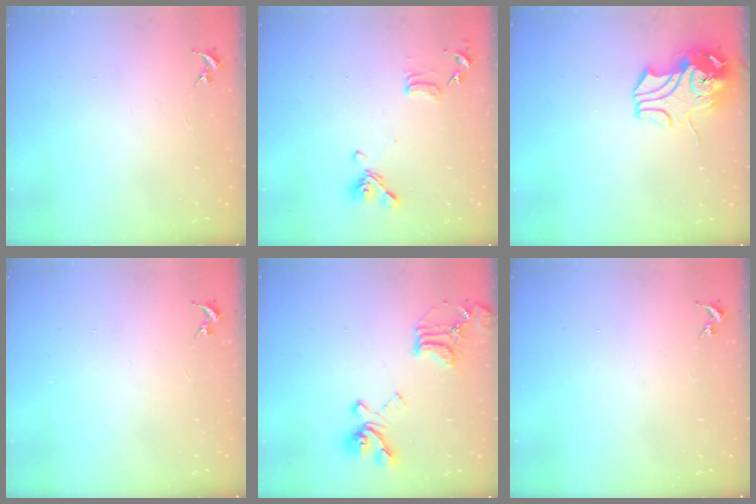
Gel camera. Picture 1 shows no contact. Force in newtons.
{"total": 12.9, "press": 12.8, "slide": 1.9}
{"total": 12.4, "press": 12.3, "slide": 2.0}
{"total": 0.0}
{"total": 18.0, "press": 17.9, "slide": 1.9}
{"total": 0.0}